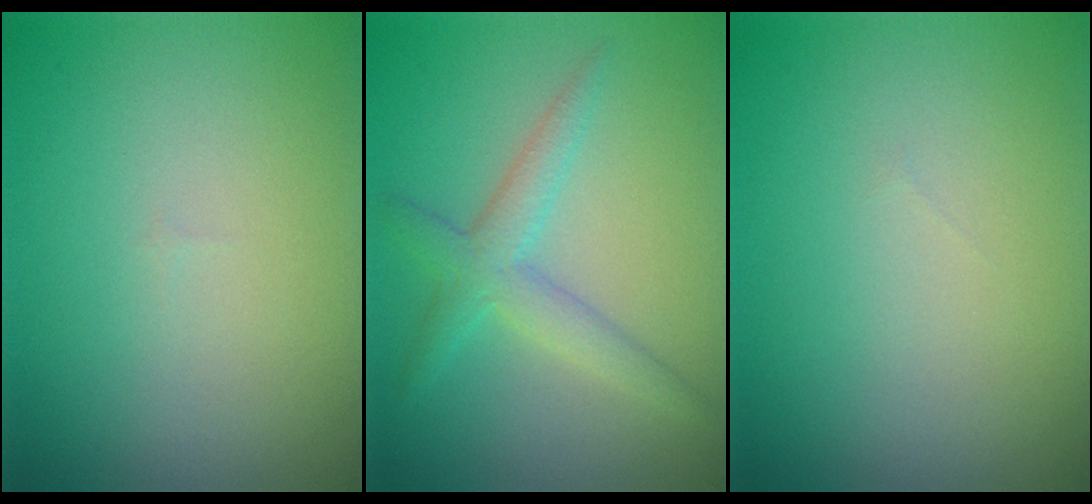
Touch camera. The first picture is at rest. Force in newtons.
{"total": 3.0, "press": 3.0, "slide": 0.1}
{"total": 0.0}